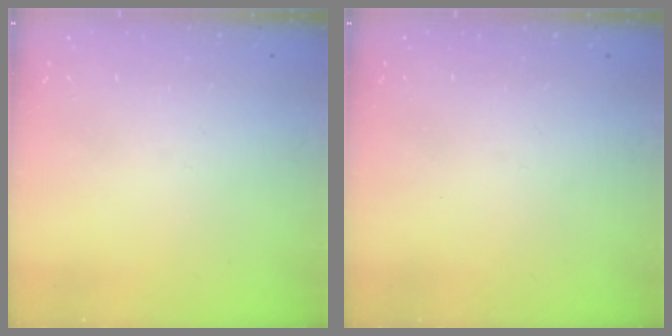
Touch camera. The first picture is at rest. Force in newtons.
{"total": 0.0}